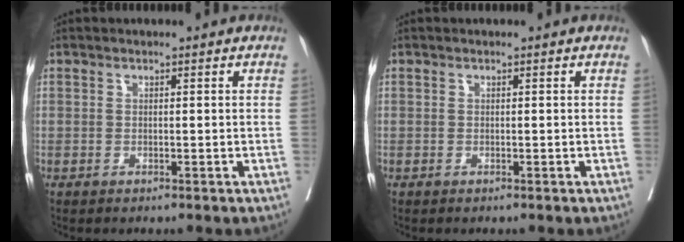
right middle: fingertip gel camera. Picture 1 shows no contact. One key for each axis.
{"total": 0.0}